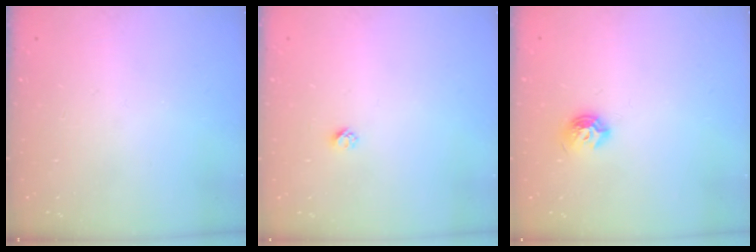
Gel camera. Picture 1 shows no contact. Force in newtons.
{"total": 2.3, "press": 2.3, "slide": 0.2}
{"total": 7.0, "press": 6.9, "slide": 0.7}